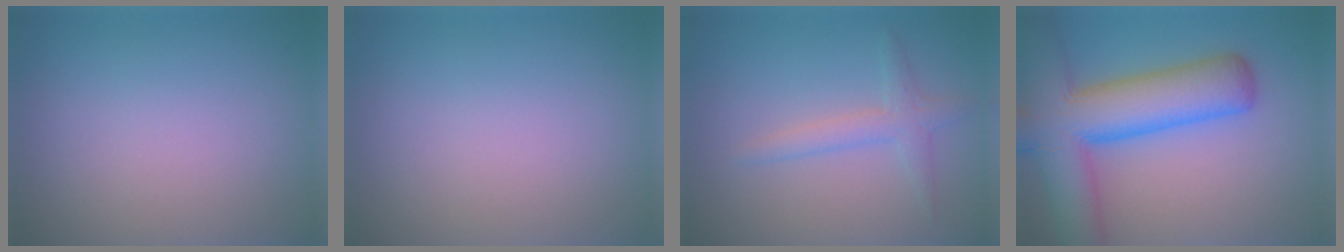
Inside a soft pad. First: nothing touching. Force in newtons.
{"total": 0.0}
{"total": 2.0, "press": 2.0, "slide": 0.1}
{"total": 11.0, "press": 11.0, "slide": 0.4}